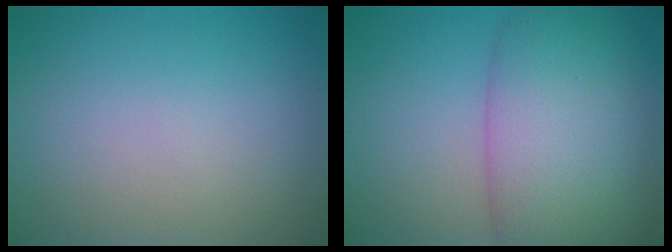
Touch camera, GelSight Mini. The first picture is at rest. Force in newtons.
{"total": 9.9, "press": 9.9, "slide": 0.2}